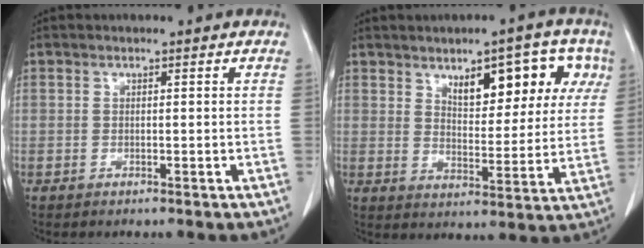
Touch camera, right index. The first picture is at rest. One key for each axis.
{"total": 11.9, "fx": 5.9, "fy": 4.7, "fz": 9.2, "tx": -0.116, "ty": 0.019, "tz": 0.086}